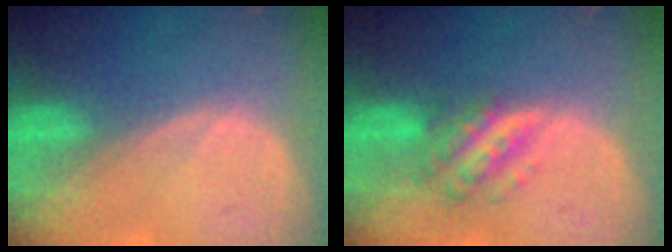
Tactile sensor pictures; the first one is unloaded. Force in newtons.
{"total": 5.6, "press": 5.2, "slide": 2.2}